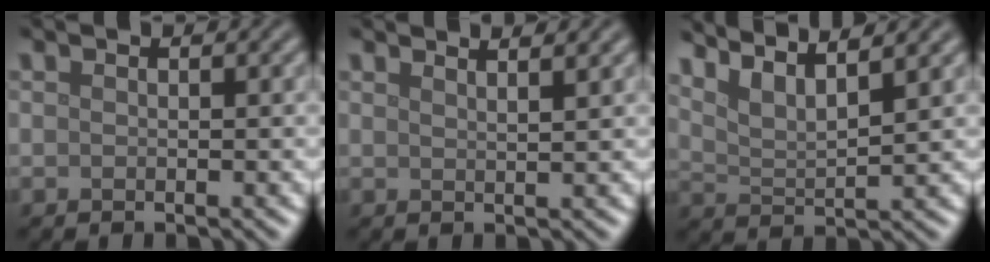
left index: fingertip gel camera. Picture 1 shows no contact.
{"total": 3.6, "force": [2.8, 1.2, 1.8], "torque": [0.008, 0.021, 0.005]}
{"total": 5.4, "force": [4.2, 1.3, 3.2], "torque": [-0.055, 0.019, 0.055]}